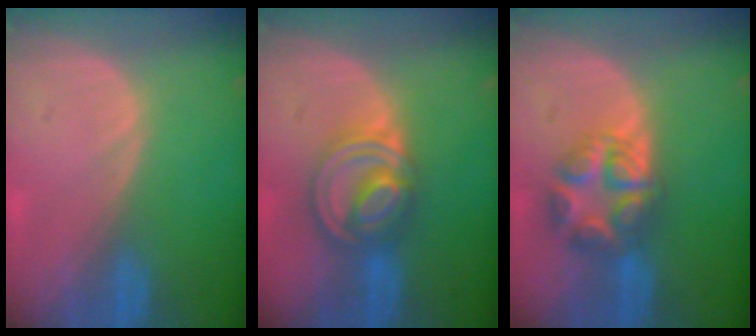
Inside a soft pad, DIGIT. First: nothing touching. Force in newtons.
{"total": 8.0, "press": 6.9, "slide": 4.0}
{"total": 6.7, "press": 6.7, "slide": 0.3}